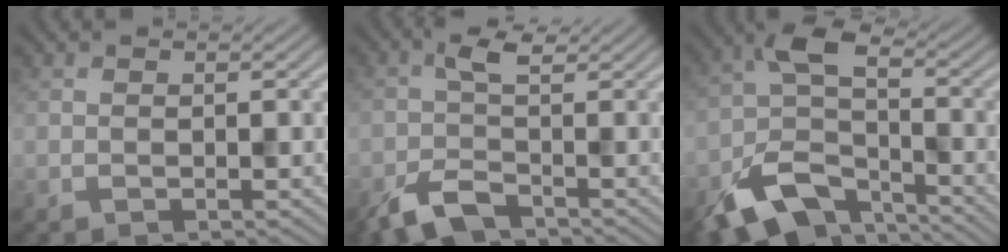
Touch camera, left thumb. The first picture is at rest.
{"total": 4.9, "force": [-2.8, 2.0, 3.5], "torque": [-0.074, 0.001, -0.065]}
{"total": 11.6, "force": [-7.1, 5.6, 7.2], "torque": [-0.138, -0.013, -0.142]}